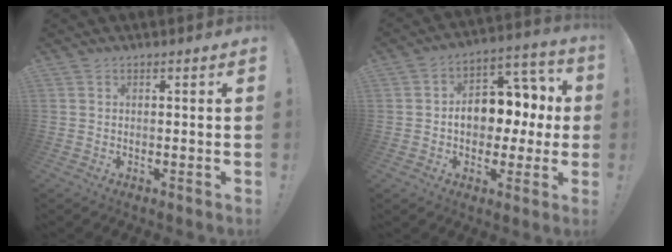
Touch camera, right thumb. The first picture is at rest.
{"total": 12.0, "force": [-0.1, 9.0, 8.0], "torque": [-0.104, 0.007, 0.005]}